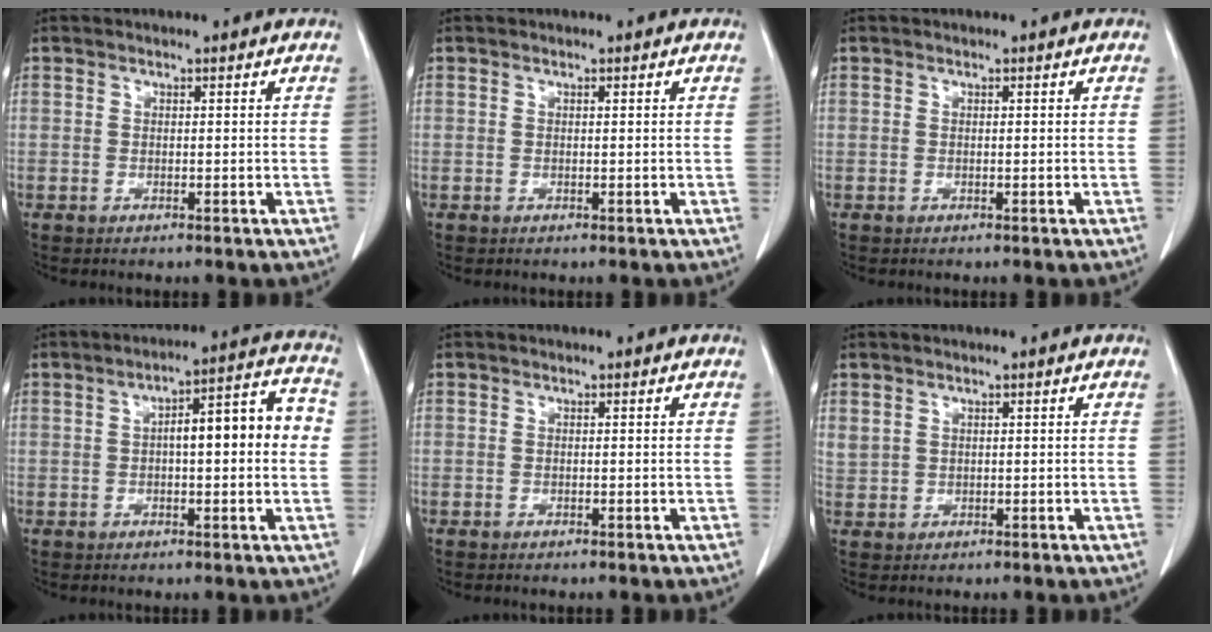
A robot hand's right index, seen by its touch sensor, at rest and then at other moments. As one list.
[{"total": 0.0}, {"total": 0.0}, {"total": 10.3, "force": [0.5, 2.3, 10.0], "torque": [-0.140, 0.037, 0.007]}, {"total": 0.0}, {"total": 1.9, "force": [1.2, 1.4, 0.5], "torque": [-0.007, 0.012, 0.030]}]